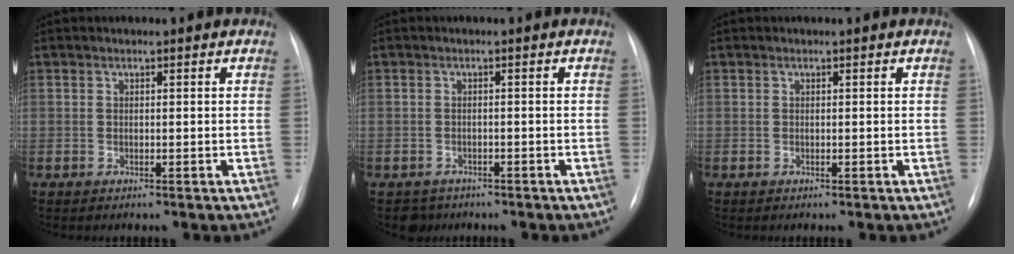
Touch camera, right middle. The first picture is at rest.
{"total": 2.3, "force": [-1.7, 1.5, -0.3], "torque": [0.001, 0.003, -0.026]}
{"total": 0.0}